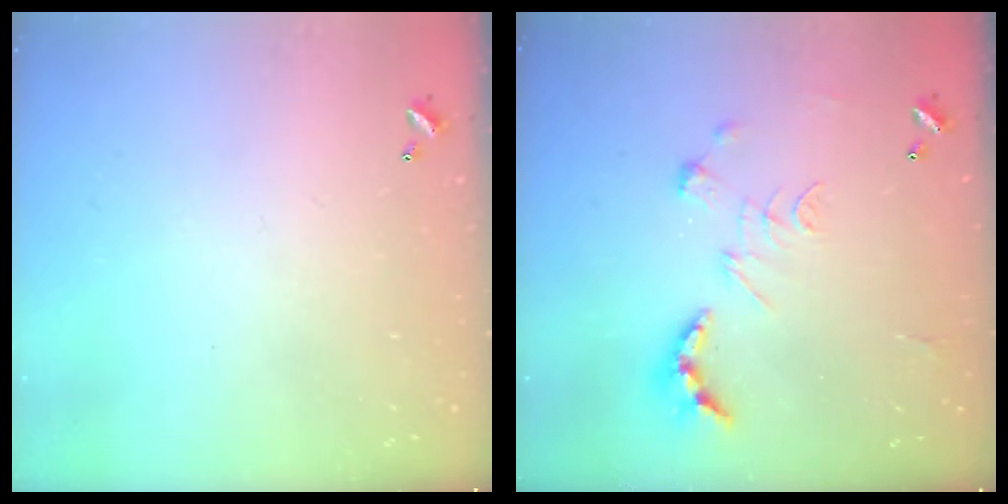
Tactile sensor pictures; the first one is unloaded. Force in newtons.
{"total": 2.5, "press": 2.0, "slide": 1.5}